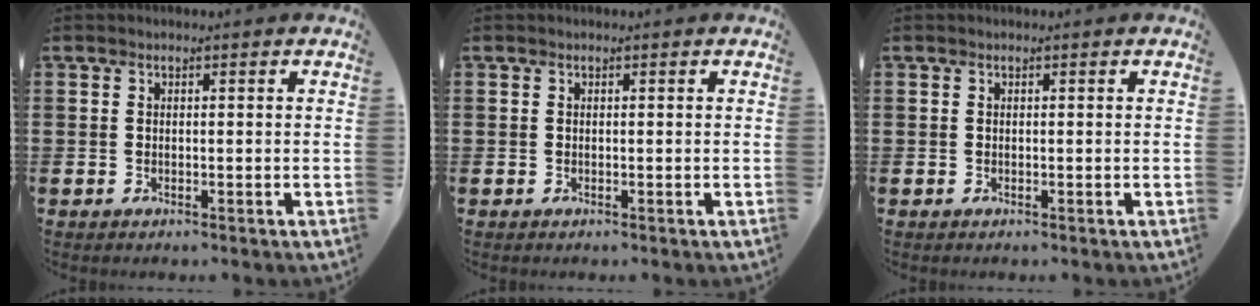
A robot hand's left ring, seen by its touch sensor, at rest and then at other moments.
{"total": 0.0}
{"total": 0.0}